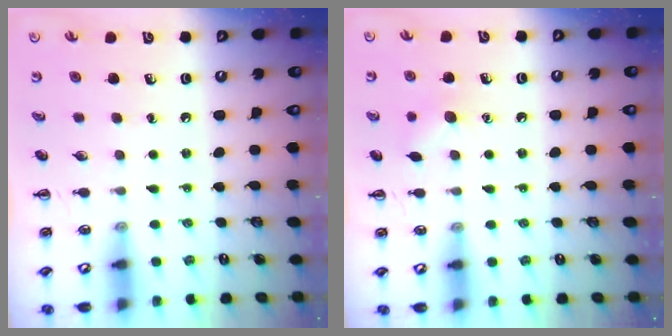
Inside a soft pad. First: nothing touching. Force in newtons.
{"total": 6.7, "press": 6.5, "slide": 1.3}